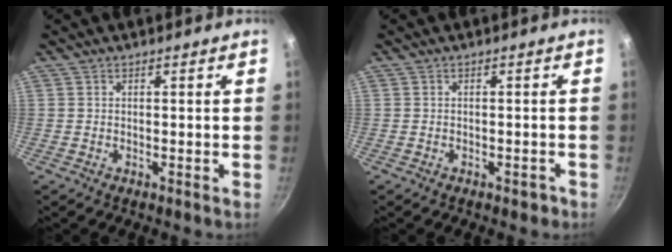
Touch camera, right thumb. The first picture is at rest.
{"total": 1.2, "force": [-0.9, 0.6, 0.6], "torque": [-0.005, 0.008, -0.011]}